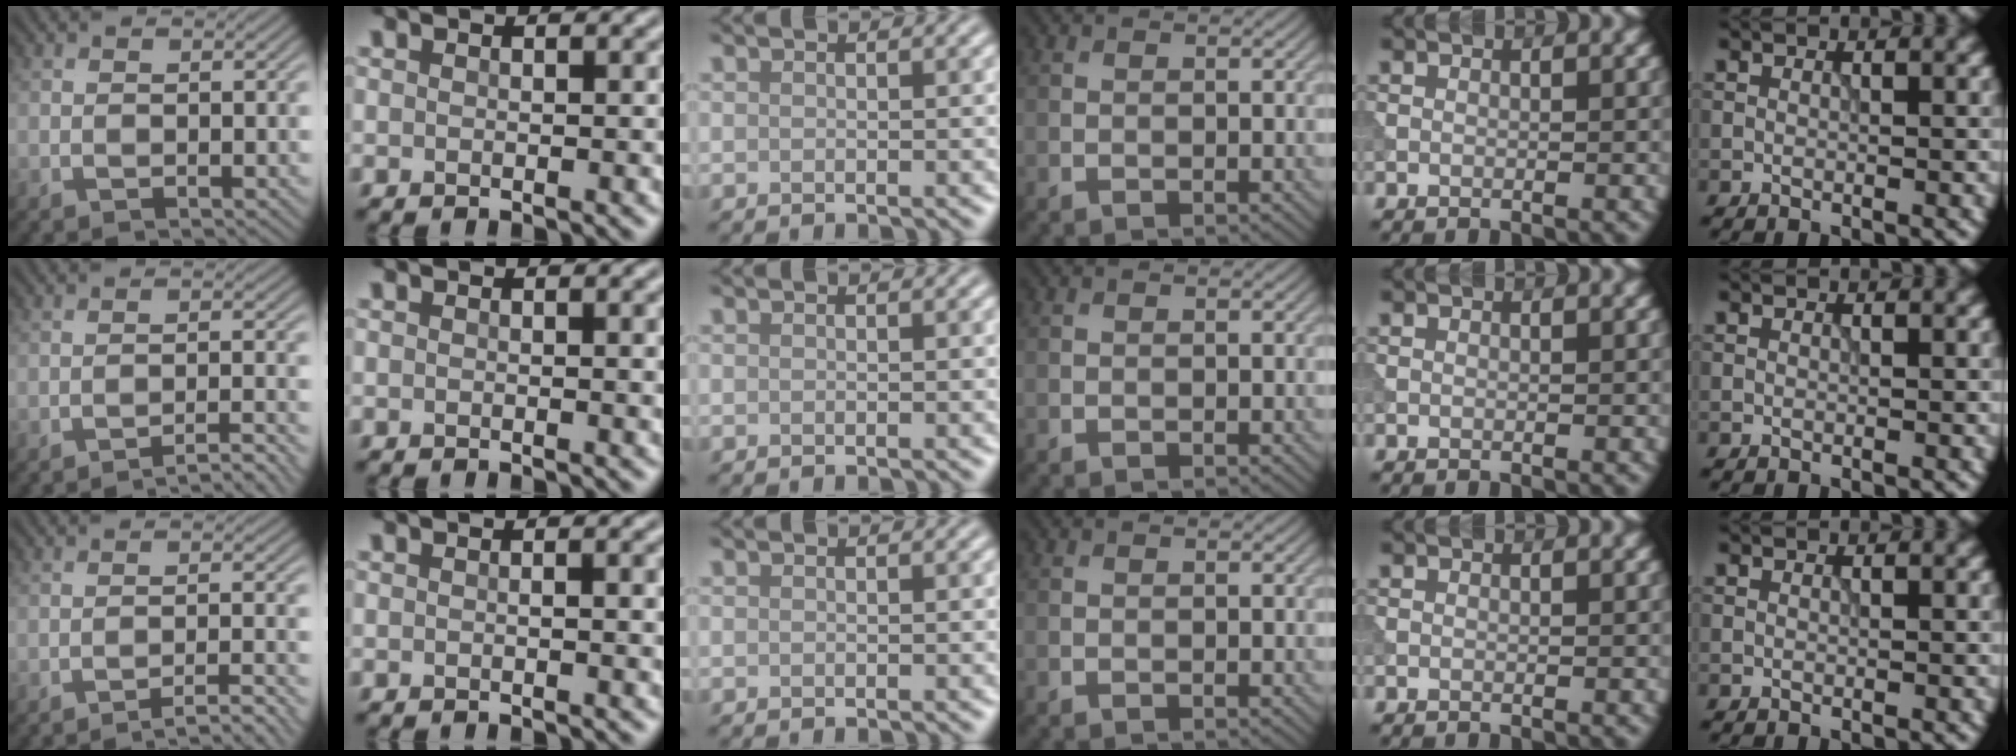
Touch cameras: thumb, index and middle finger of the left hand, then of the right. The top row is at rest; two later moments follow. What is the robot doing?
{"motion": "extract", "object": "tissue"}